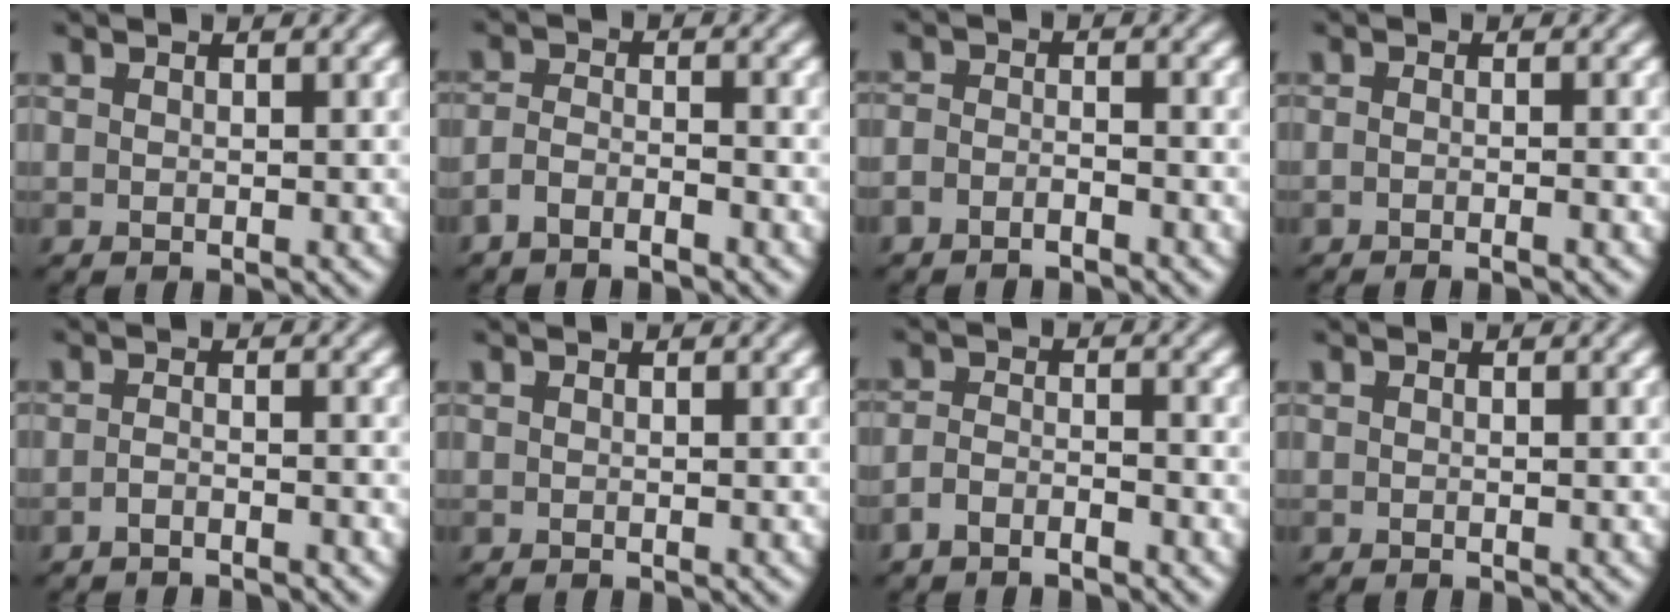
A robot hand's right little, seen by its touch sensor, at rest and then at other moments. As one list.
[{"total": 2.7, "force": [-2.2, 1.1, 1.2], "torque": [-0.024, -0.013, -0.036]}, {"total": 2.2, "force": [-2.0, 0.6, 0.6], "torque": [-0.010, -0.009, -0.034]}, {"total": 1.4, "force": [-1.1, -0.7, 0.6], "torque": [-0.002, 0.002, -0.022]}, {"total": 2.3, "force": [-2.3, -0.5, 0.3], "torque": [-0.007, -0.008, -0.037]}, {"total": 0.0}, {"total": 2.6, "force": [-2.3, 0.7, 0.8], "torque": [-0.014, -0.011, -0.038]}, {"total": 0.0}]